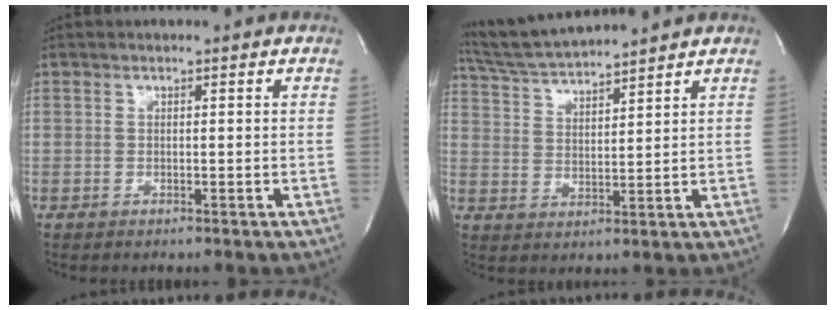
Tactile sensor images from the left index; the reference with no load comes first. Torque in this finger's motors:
{"motor_torque": [0.25, -0.64, 0.07, 0.05]}